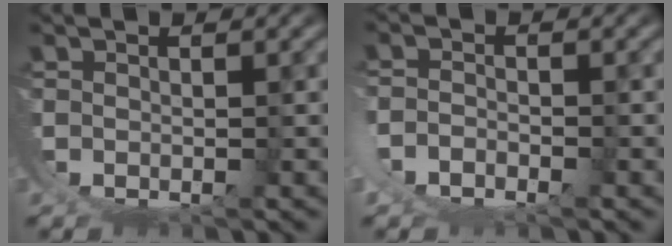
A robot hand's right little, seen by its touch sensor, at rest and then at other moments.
{"total": 1.4, "force": [-0.9, 0.5, 0.9], "torque": [-0.020, -0.001, -0.019]}